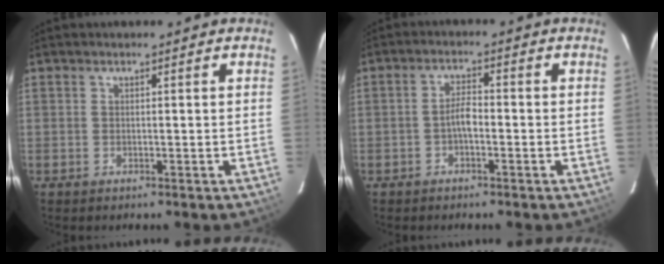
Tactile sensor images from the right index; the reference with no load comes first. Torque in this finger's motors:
{"motor_torque": [0.45, -0.16, 0.33, 0.07]}